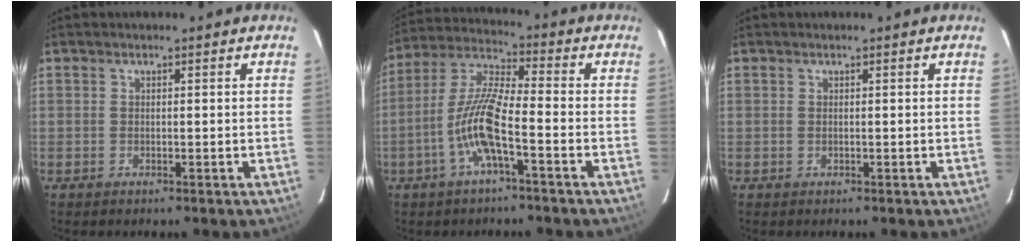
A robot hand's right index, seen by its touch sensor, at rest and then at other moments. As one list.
[{"total": 10.2, "force": [-4.2, 1.4, 9.2], "torque": [-0.201, 0.004, -0.084]}, {"total": 0.0}]